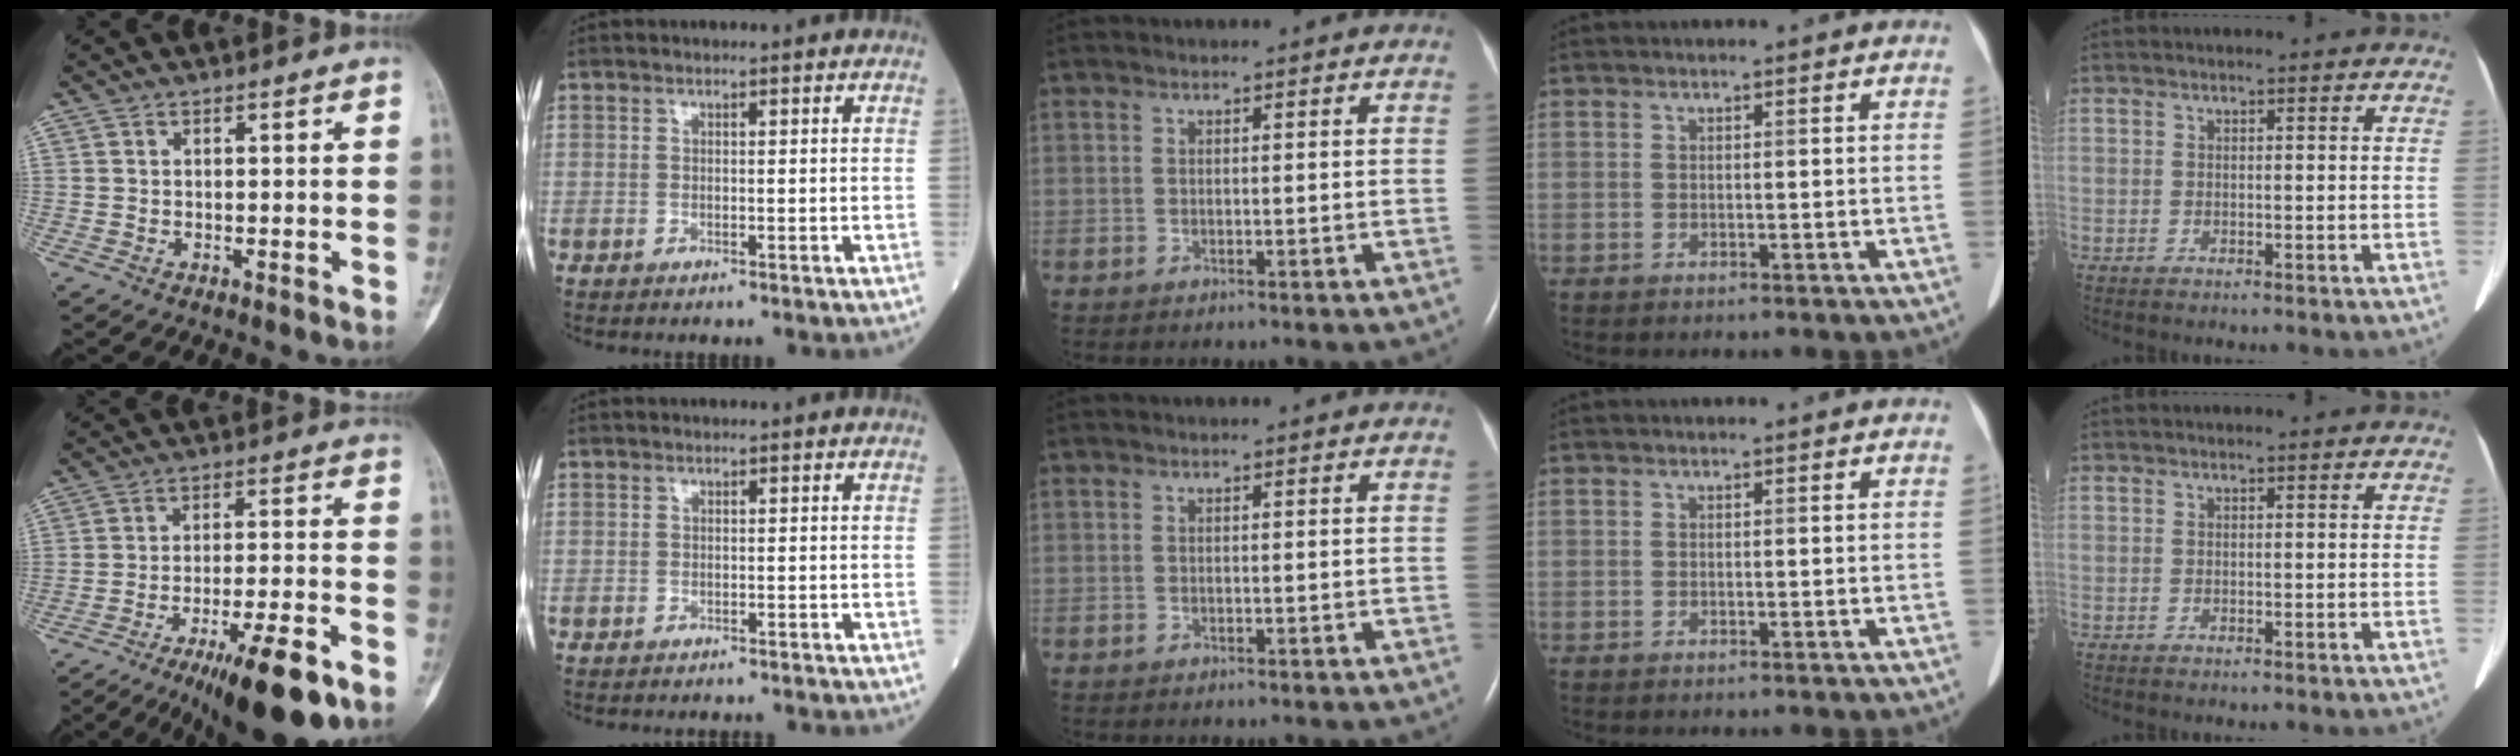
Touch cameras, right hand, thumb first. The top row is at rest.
{"thumb": {"total": 16.0, "force": [-9.7, 3.1, 12.3], "torque": [-0.181, 0.042, -0.151]}, "index": {"total": 2.9, "force": [-2.8, 0.9, 0.3], "torque": [0.004, -0.004, -0.038]}}